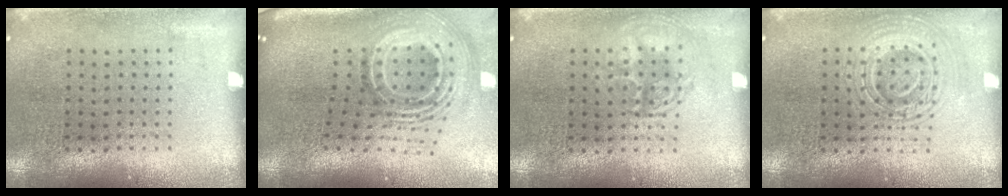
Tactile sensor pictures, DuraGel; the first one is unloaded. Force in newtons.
{"total": 2.6, "press": 1.7, "slide": 2.0}
{"total": 1.3, "press": 1.3, "slide": 0.1}
{"total": 2.8, "press": 2.8, "slide": 0.5}